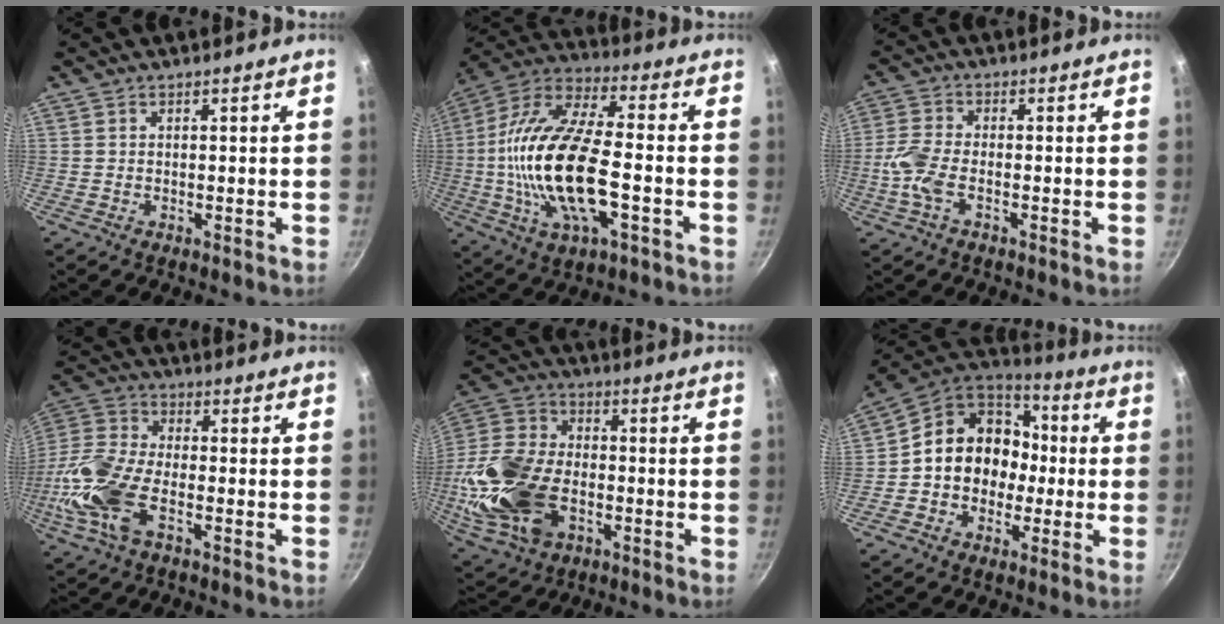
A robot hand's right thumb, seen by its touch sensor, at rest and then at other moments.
{"total": 23.0, "force": [-3.7, 9.7, 20.5], "torque": [-0.405, 0.022, -0.082]}
{"total": 6.5, "force": [-2.2, 3.1, 5.3], "torque": [-0.122, 0.015, -0.057]}
{"total": 15.4, "force": [-5.4, 7.5, 12.3], "torque": [-0.262, 0.023, -0.123]}
{"total": 21.7, "force": [-5.3, 14.3, 15.4], "torque": [-0.316, 0.026, -0.096]}
{"total": 15.3, "force": [-0.9, 13.1, 7.8], "torque": [-0.082, 0.047, -0.027]}